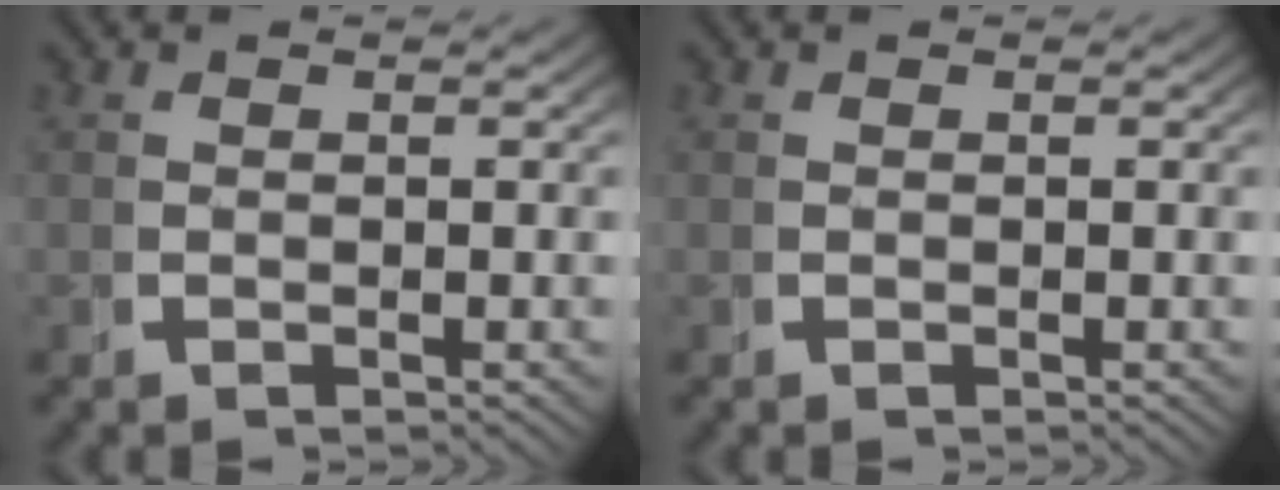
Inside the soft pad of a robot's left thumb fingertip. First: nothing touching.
{"total": 0.0}